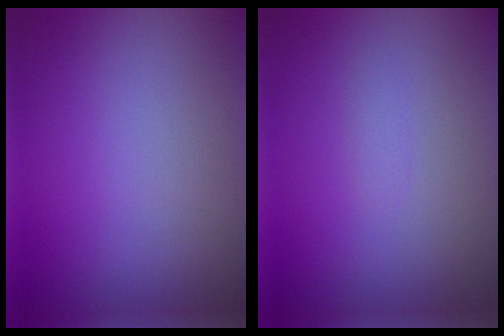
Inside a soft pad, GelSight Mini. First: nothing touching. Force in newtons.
{"total": 0.6, "press": 0.6, "slide": 0.1}